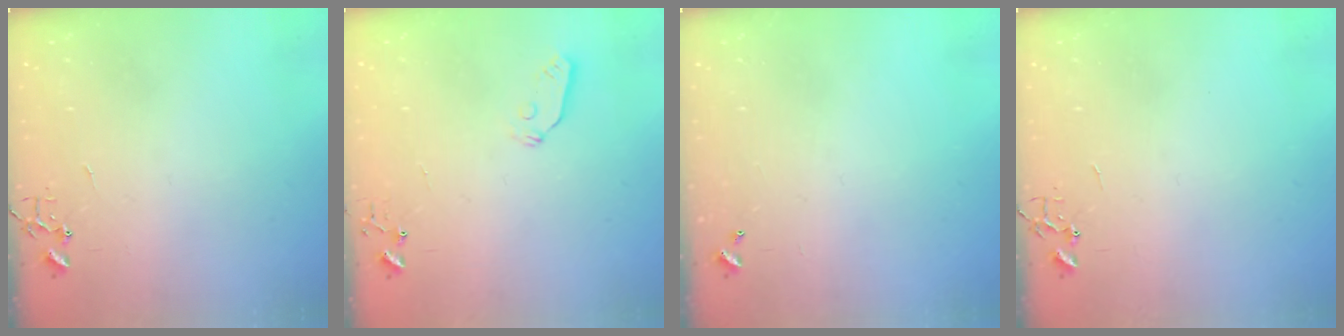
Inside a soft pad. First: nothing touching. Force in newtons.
{"total": 4.3, "press": 4.3, "slide": 0.3}
{"total": 0.0}
{"total": 0.0}